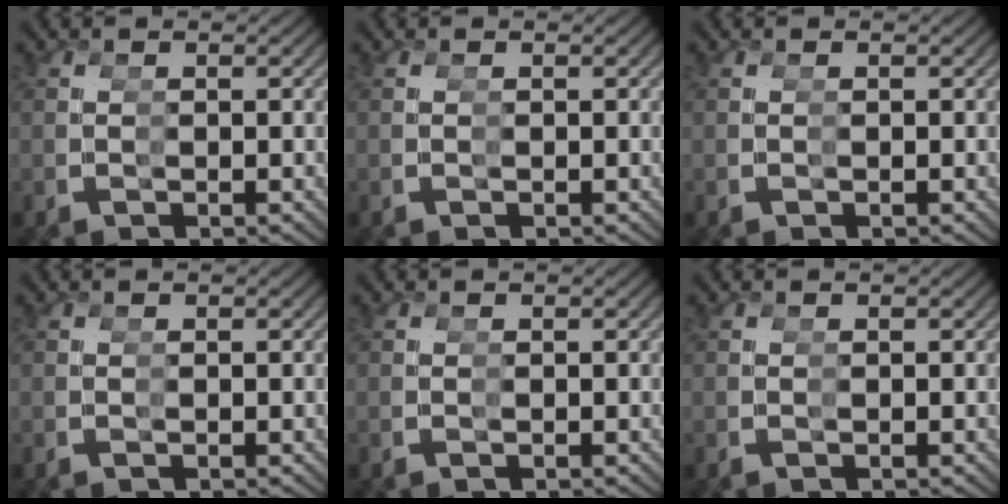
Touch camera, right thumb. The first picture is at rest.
{"total": 0.0}
{"total": 0.0}
{"total": 0.0}
{"total": 0.0}
{"total": 0.0}